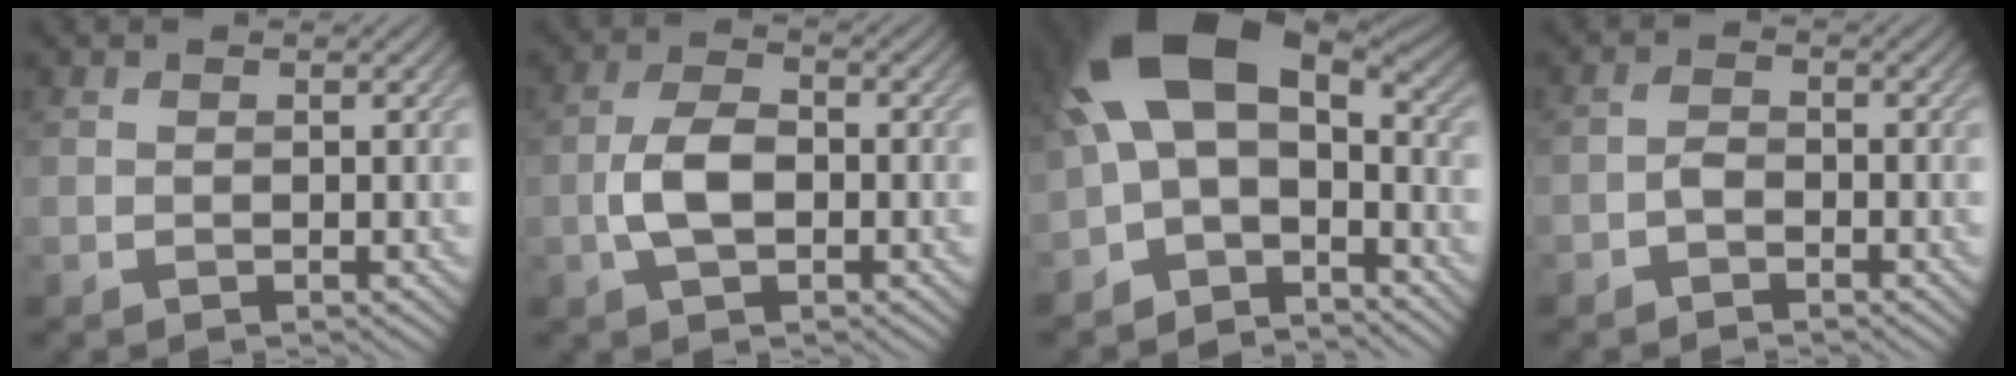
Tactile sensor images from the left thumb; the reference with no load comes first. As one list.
[{"total": 4.9, "force": [-1.1, 2.6, 4.0], "torque": [-0.092, 0.004, -0.027]}, {"total": 13.3, "force": [-1.4, 7.8, 10.7], "torque": [-0.201, 0.005, -0.039]}, {"total": 1.6, "force": [-1.1, 0.9, 0.9], "torque": [-0.016, 0.005, -0.025]}]